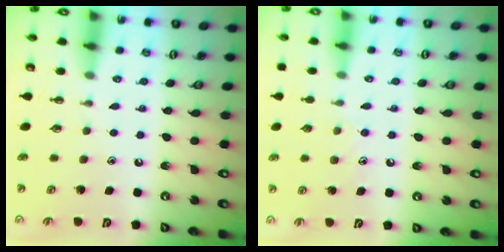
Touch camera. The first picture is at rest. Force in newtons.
{"total": 8.7, "press": 8.7, "slide": 0.8}